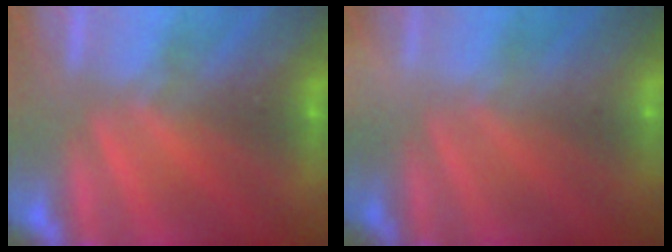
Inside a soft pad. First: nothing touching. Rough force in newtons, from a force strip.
{"total": 2.1}